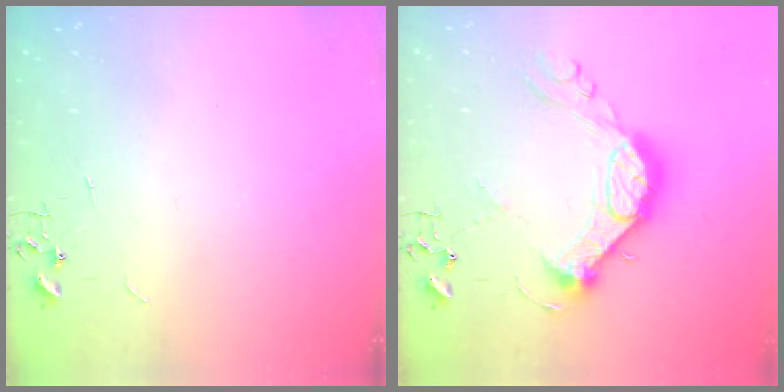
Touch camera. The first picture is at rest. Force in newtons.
{"total": 15.7, "press": 15.7, "slide": 1.3}